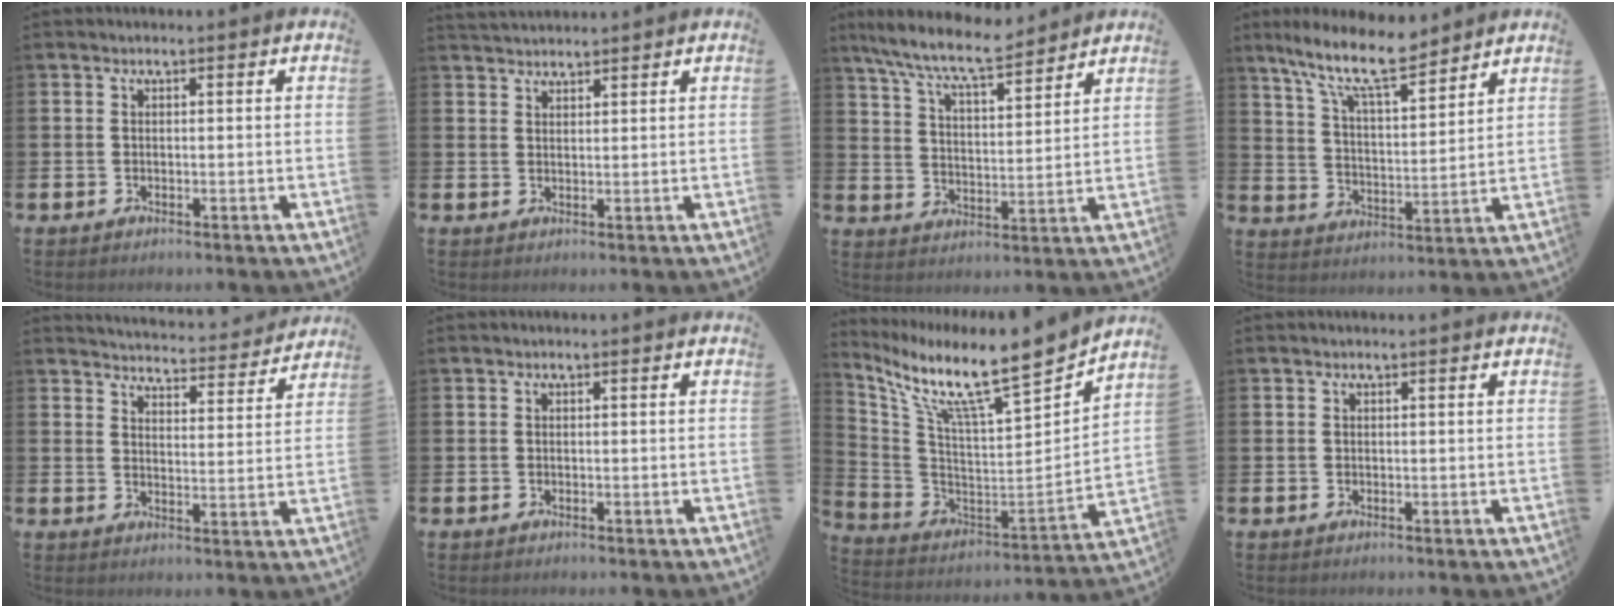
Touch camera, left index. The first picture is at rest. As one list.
[{"total": 2.4, "force": [2.3, 0.4, 0.1], "torque": [-0.007, -0.008, 0.044]}, {"total": 9.2, "force": [8.4, 1.2, 3.5], "torque": [-0.102, -0.040, 0.153]}, {"total": 11.0, "force": [9.2, 2.2, 5.6], "torque": [-0.135, -0.036, 0.165]}, {"total": 4.6, "force": [4.6, 0.4, 0.2], "torque": [-0.020, -0.038, 0.078]}, {"total": 0.0}, {"total": 10.8, "force": [8.6, 1.0, 6.4], "torque": [-0.146, -0.073, 0.134]}, {"total": 0.0}]